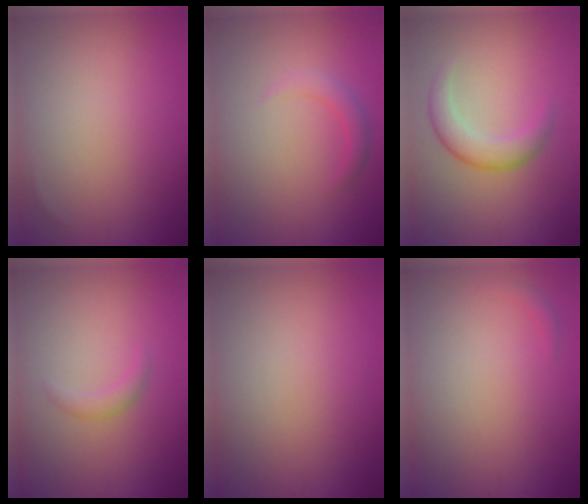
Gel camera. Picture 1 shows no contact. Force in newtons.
{"total": 1.8, "press": 1.8, "slide": 0.2}
{"total": 3.2, "press": 3.2, "slide": 0.0}
{"total": 1.2, "press": 1.2, "slide": 0.1}
{"total": 0.0}
{"total": 0.7, "press": 0.7, "slide": 0.1}